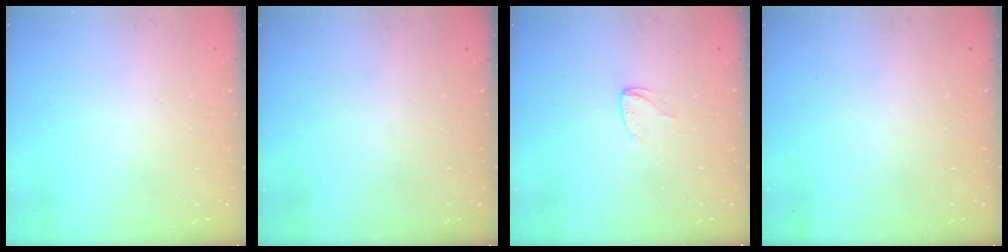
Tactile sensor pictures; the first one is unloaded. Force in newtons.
{"total": 0.0}
{"total": 3.3, "press": 3.3, "slide": 0.2}
{"total": 0.0}